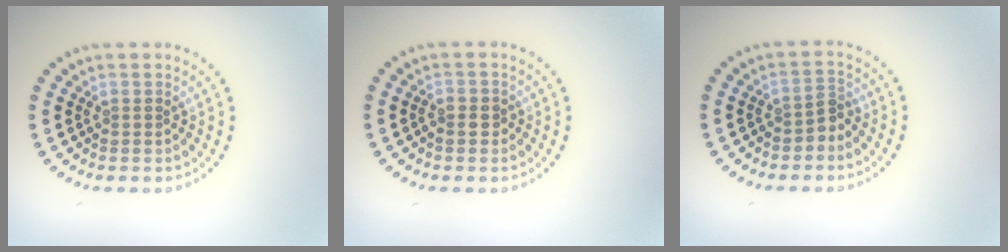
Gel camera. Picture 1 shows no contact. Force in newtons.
{"total": 1.1, "press": 1.1, "slide": 0.3}
{"total": 1.5, "press": 1.2, "slide": 0.9}